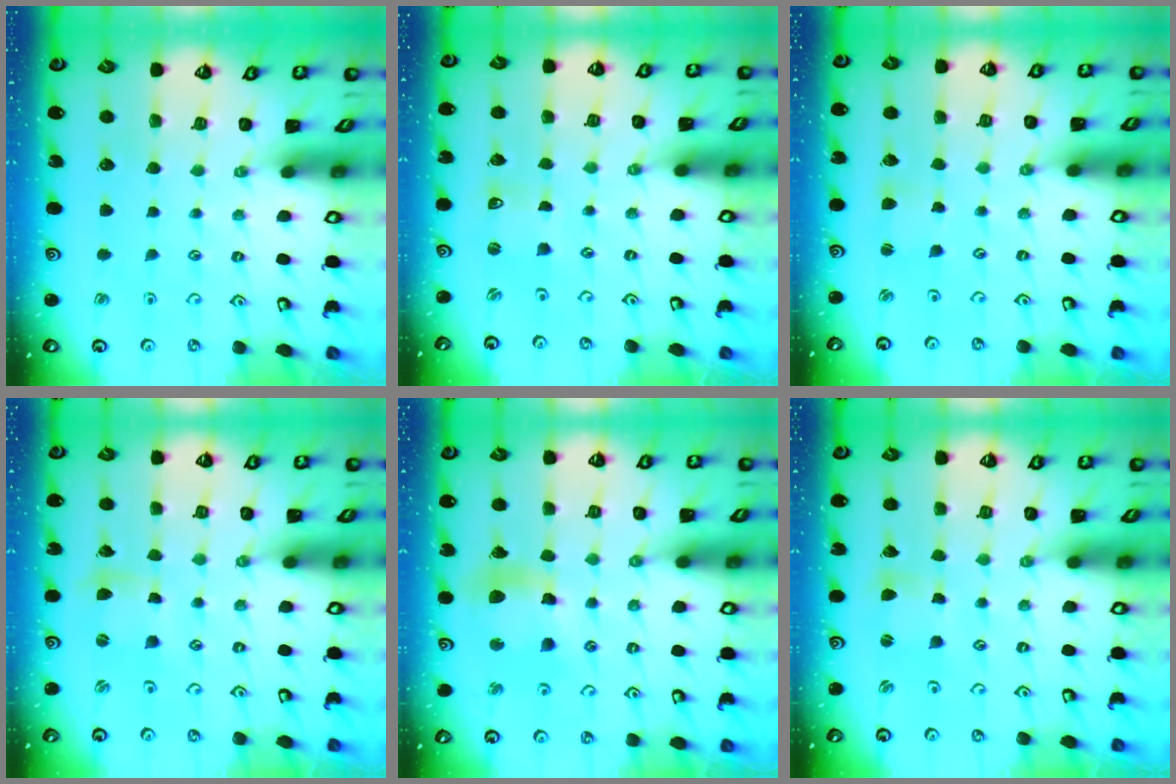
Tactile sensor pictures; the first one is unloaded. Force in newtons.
{"total": 0.0}
{"total": 2.7, "press": 2.6, "slide": 0.4}
{"total": 2.6, "press": 2.6, "slide": 0.3}
{"total": 11.7, "press": 11.5, "slide": 1.8}
{"total": 1.4, "press": 1.4, "slide": 0.3}